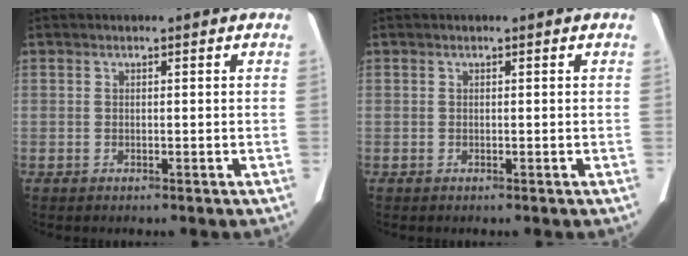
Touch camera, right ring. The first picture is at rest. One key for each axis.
{"total": 0.0}